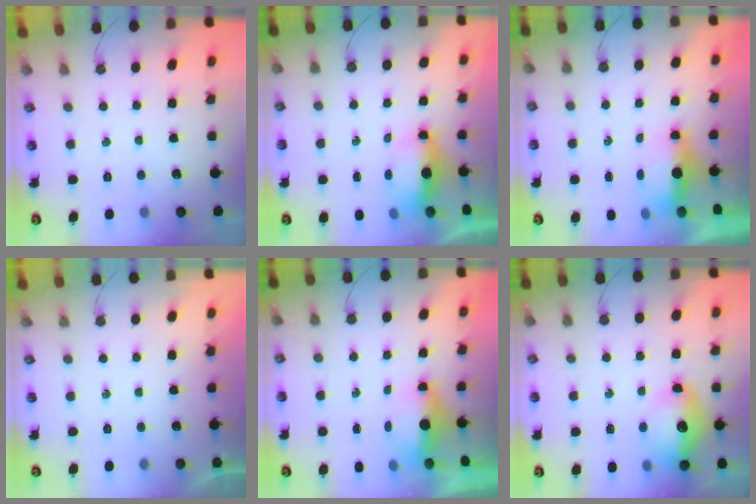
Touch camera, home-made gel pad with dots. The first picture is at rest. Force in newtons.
{"total": 13.9, "press": 8.4, "slide": 11.0}
{"total": 14.0, "press": 7.0, "slide": 12.1}
{"total": 0.0}
{"total": 5.0, "press": 4.8, "slide": 1.3}
{"total": 13.7, "press": 13.6, "slide": 1.2}